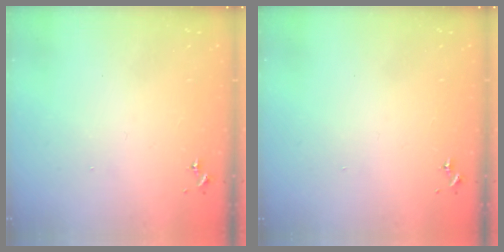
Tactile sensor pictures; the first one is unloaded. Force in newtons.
{"total": 0.0}